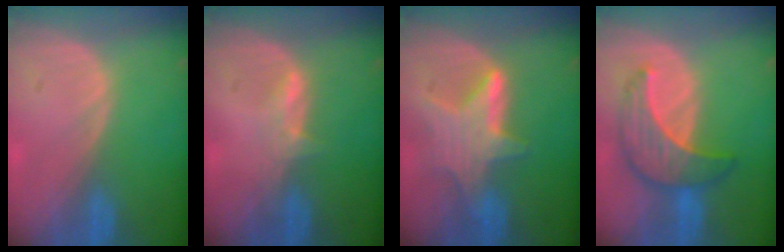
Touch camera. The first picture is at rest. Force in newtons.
{"total": 2.1, "press": 2.0, "slide": 0.4}
{"total": 6.8, "press": 6.6, "slide": 1.5}
{"total": 7.7, "press": 7.7, "slide": 0.4}